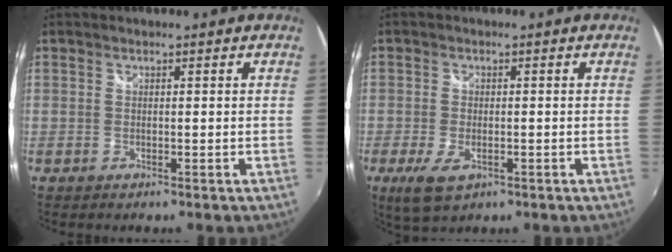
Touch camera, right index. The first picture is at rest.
{"total": 5.8, "force": [-2.6, 2.8, 4.3], "torque": [-0.099, -0.014, -0.044]}